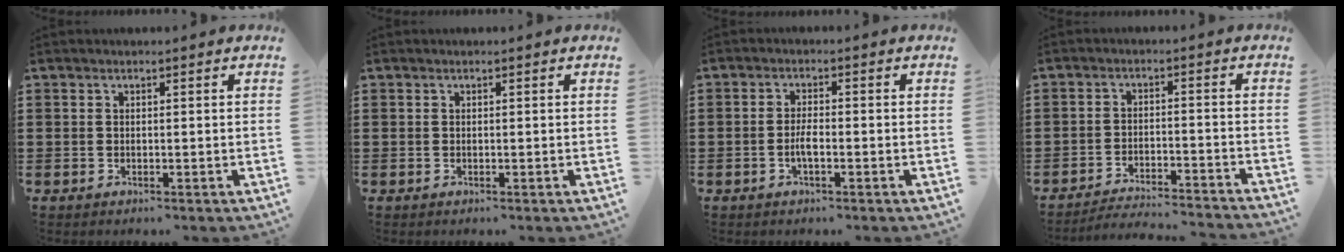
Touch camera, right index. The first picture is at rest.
{"total": 0.0}
{"total": 2.7, "force": [-0.8, 0.7, 2.5], "torque": [-0.059, -0.004, -0.018]}
{"total": 3.4, "force": [-3.4, -0.1, 0.7], "torque": [-0.017, 0.000, -0.071]}